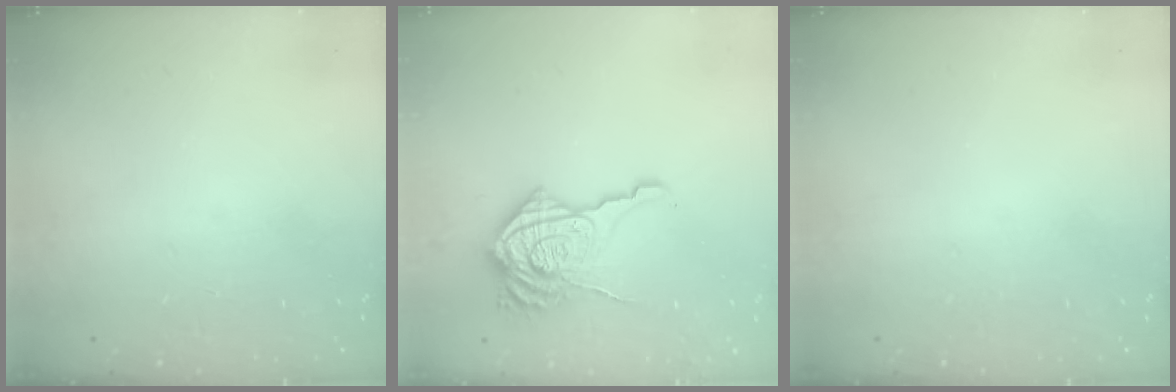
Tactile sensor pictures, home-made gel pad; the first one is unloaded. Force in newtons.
{"total": 15.7, "press": 15.6, "slide": 1.6}
{"total": 0.0}